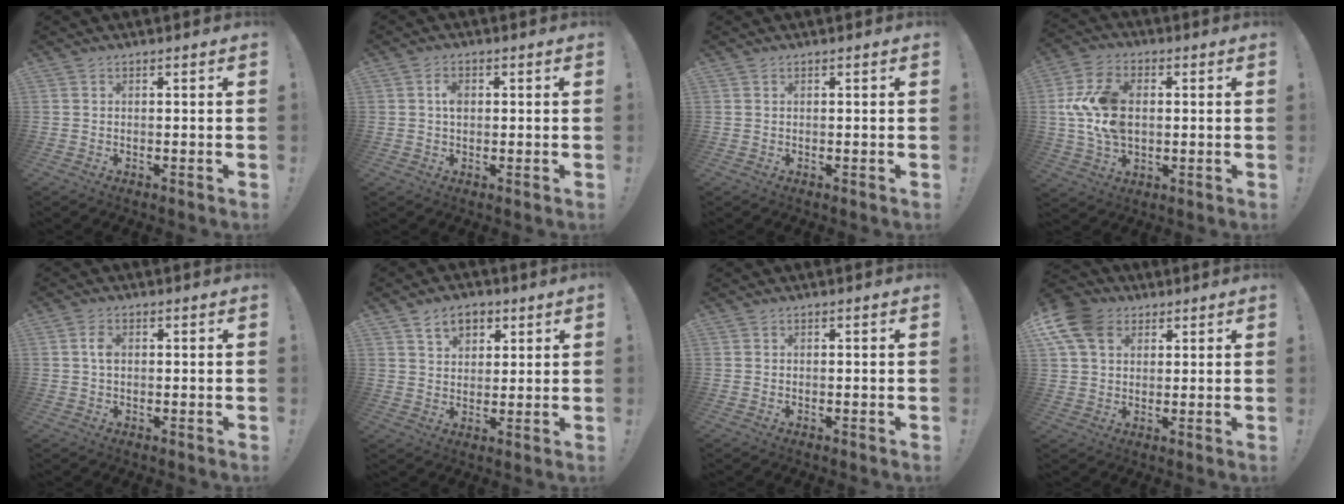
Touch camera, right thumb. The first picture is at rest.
{"total": 3.3, "force": [0.4, 2.3, 2.3], "torque": [-0.025, 0.000, 0.003]}
{"total": 0.0}
{"total": 15.4, "force": [1.4, 10.8, 10.9], "torque": [-0.212, 0.006, 0.029]}
{"total": 3.4, "force": [0.3, 2.2, 2.6], "torque": [-0.037, 0.002, 0.003]}
{"total": 7.7, "force": [4.4, 5.2, 3.8], "torque": [-0.057, -0.013, 0.081]}
{"total": 0.0}
{"total": 11.9, "force": [4.8, 8.6, 6.6], "torque": [-0.135, -0.017, 0.093]}